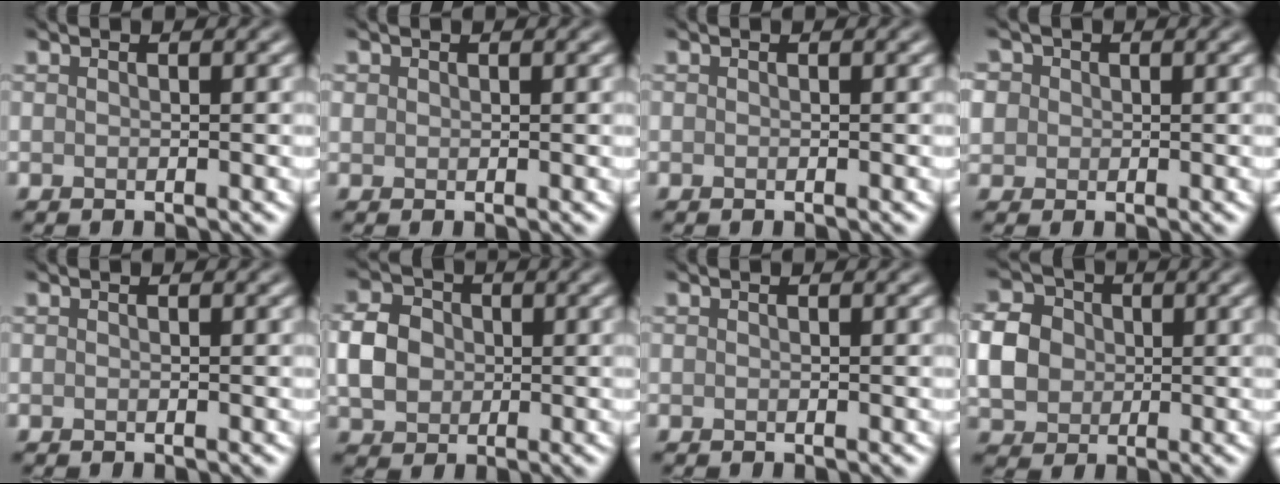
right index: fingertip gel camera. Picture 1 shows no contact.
{"total": 0.6, "force": [0.3, 0.4, 0.2], "torque": [0.000, 0.001, 0.005]}
{"total": 0.0}
{"total": 3.4, "force": [0.8, 3.0, 1.3], "torque": [-0.038, 0.022, 0.006]}
{"total": 0.0}
{"total": 4.2, "force": [0.0, 3.5, 2.3], "torque": [-0.048, 0.005, -0.005]}
{"total": 0.0}
{"total": 4.9, "force": [0.1, 4.2, 2.4], "torque": [-0.050, 0.008, 0.000]}